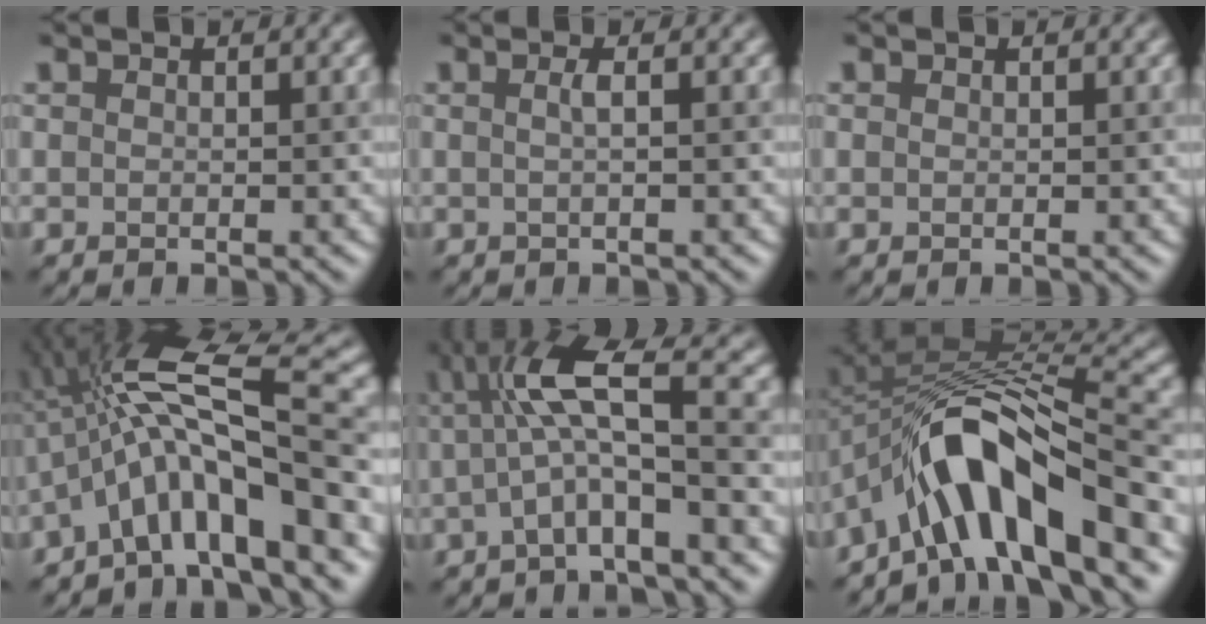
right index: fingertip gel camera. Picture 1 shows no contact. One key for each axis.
{"total": 1.3, "fx": 0.0, "fy": 0.2, "fz": 1.3, "tx": -0.020, "ty": 0.004, "tz": -0.004}
{"total": 0.0}
{"total": 12.4, "fx": -2.7, "fy": 2.8, "fz": 11.8, "tx": -0.185, "ty": 0.027, "tz": -0.050}
{"total": 6.6, "fx": -0.1, "fy": 1.1, "fz": 6.5, "tx": -0.111, "ty": 0.017, "tz": -0.011}
{"total": 11.3, "fx": -5.8, "fy": 3.4, "fz": 9.1, "tx": -0.131, "ty": 0.023, "tz": -0.105}